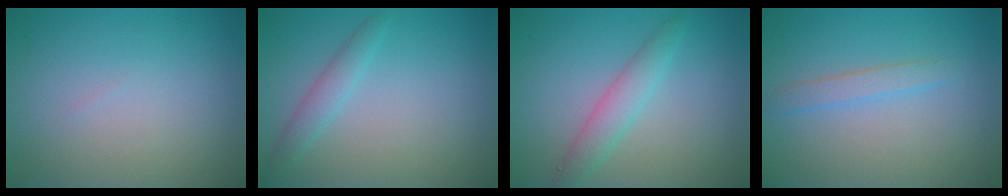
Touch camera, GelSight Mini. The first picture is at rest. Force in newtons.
{"total": 1.7, "press": 1.7, "slide": 0.0}
{"total": 2.7, "press": 2.6, "slide": 0.1}
{"total": 1.5, "press": 1.5, "slide": 0.0}